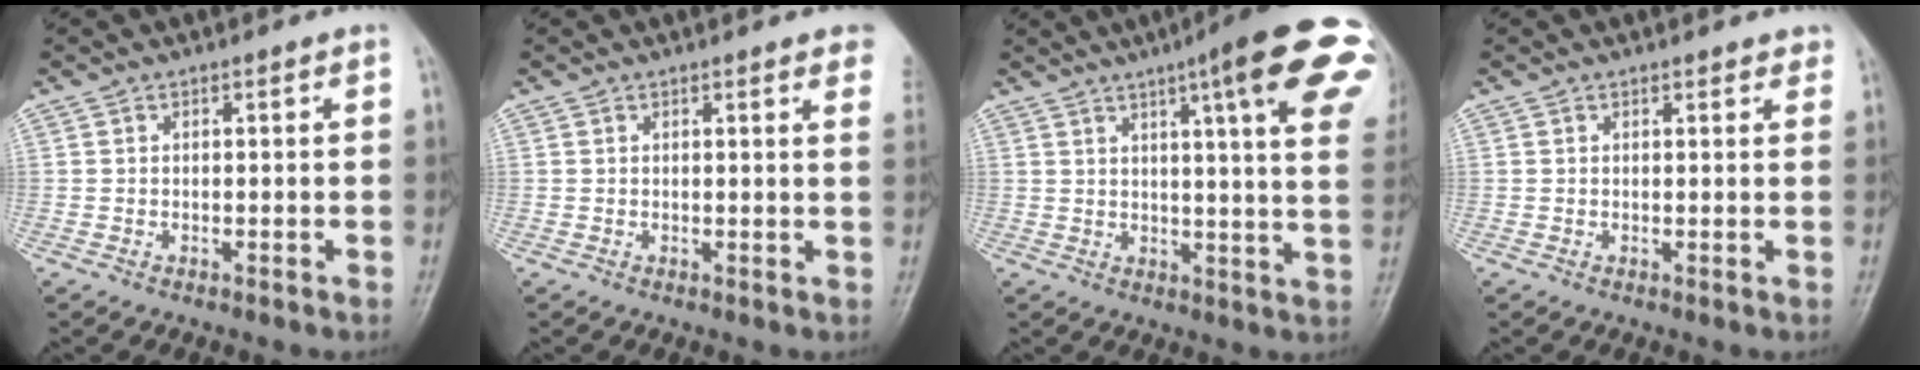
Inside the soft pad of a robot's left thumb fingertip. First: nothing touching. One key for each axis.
{"total": 5.4, "fx": 3.8, "fy": 1.0, "fz": 3.7, "tx": -0.032, "ty": -0.003, "tz": 0.032}
{"total": 21.6, "fx": 10.2, "fy": 3.5, "fz": 18.7, "tx": -0.214, "ty": -0.017, "tz": 0.117}
{"total": 2.0, "fx": 1.6, "fy": 0.7, "fz": 0.9, "tx": 0.003, "ty": -0.002, "tz": 0.016}